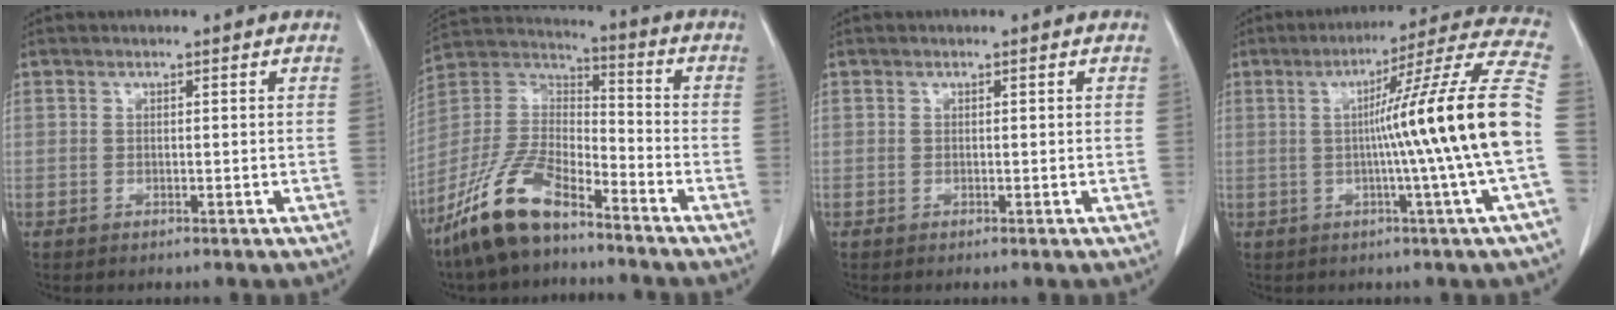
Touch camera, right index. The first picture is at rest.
{"total": 13.6, "force": [-10.0, 4.2, 8.2], "torque": [-0.180, 0.008, -0.195]}
{"total": 0.0}
{"total": 17.9, "force": [-1.3, -3.2, 17.6], "torque": [-0.239, 0.004, -0.032]}